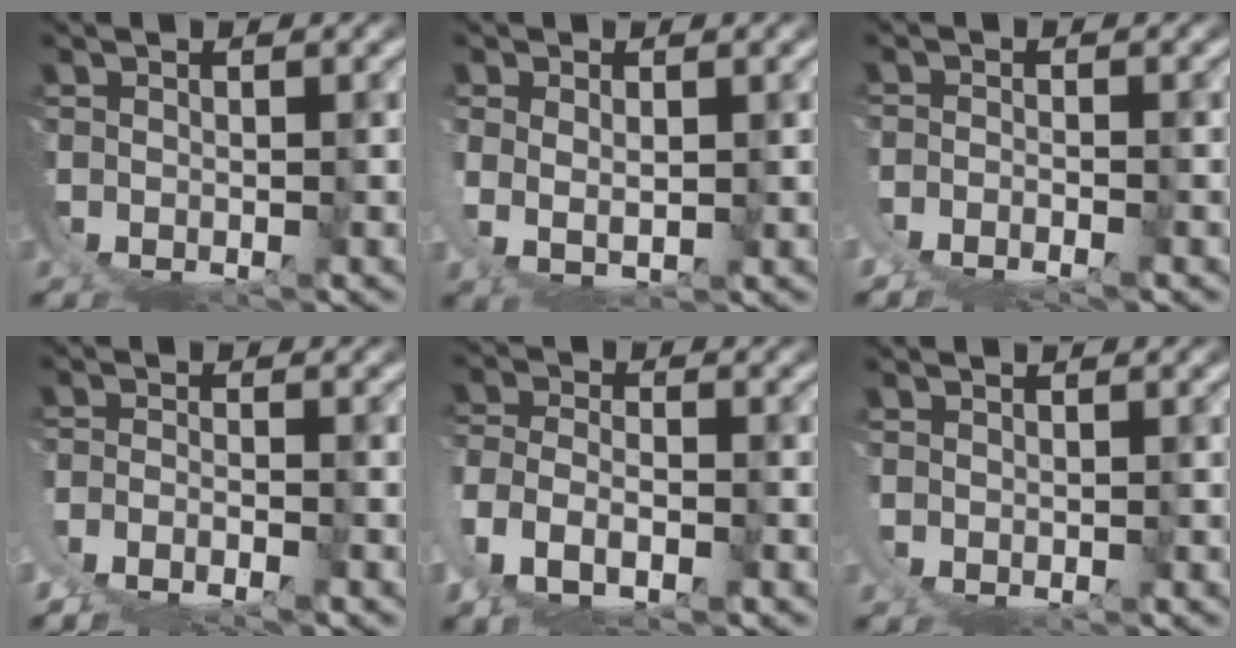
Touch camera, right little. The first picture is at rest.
{"total": 3.3, "force": [1.9, 1.3, 2.4], "torque": [-0.055, -0.009, 0.042]}
{"total": 2.5, "force": [-0.6, 1.9, 1.6], "torque": [-0.030, -0.005, -0.010]}
{"total": 4.7, "force": [-0.8, 3.9, 2.6], "torque": [-0.063, -0.016, -0.013]}
{"total": 6.0, "force": [1.2, 4.5, 3.8], "torque": [-0.105, -0.018, 0.023]}
{"total": 0.7, "force": [0.7, -0.1, -0.1], "torque": [0.001, 0.002, 0.010]}